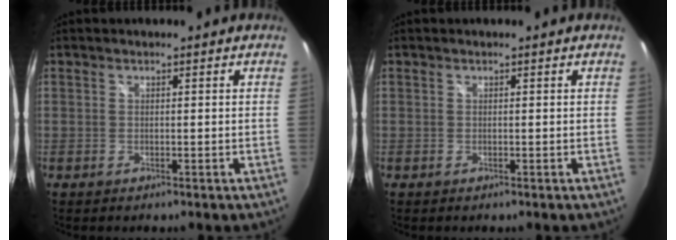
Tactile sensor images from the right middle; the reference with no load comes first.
{"total": 0.0}